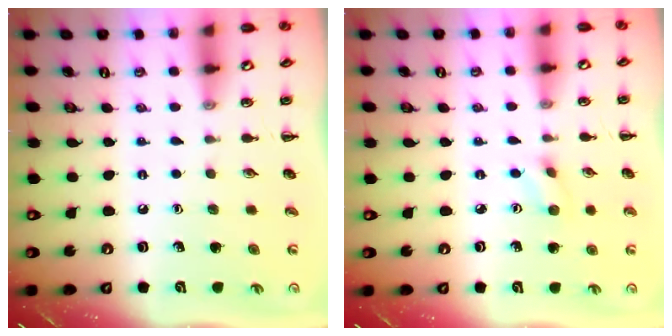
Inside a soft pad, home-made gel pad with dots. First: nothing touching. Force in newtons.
{"total": 3.4, "press": 3.2, "slide": 1.3}